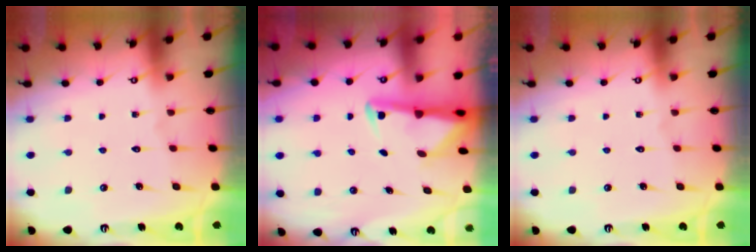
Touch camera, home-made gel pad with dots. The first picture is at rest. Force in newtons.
{"total": 2.9, "press": 2.8, "slide": 0.6}
{"total": 0.0}